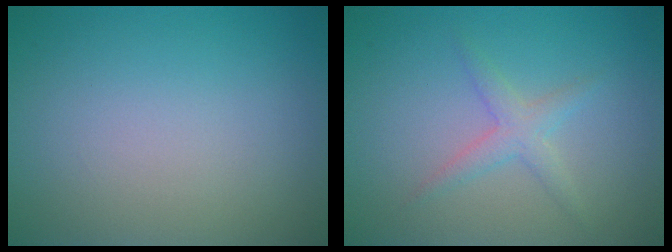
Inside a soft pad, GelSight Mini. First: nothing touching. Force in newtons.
{"total": 2.0, "press": 2.0, "slide": 0.1}